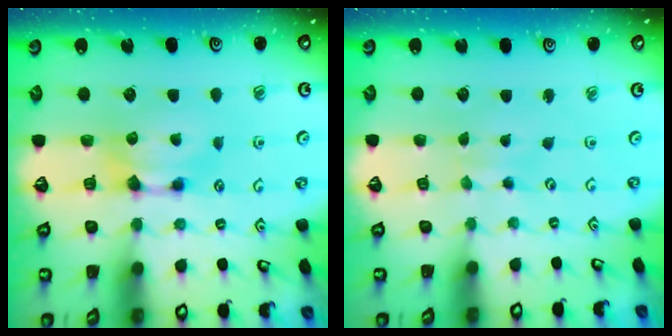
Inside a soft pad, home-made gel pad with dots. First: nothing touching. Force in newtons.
{"total": 3.5, "press": 3.5, "slide": 0.1}